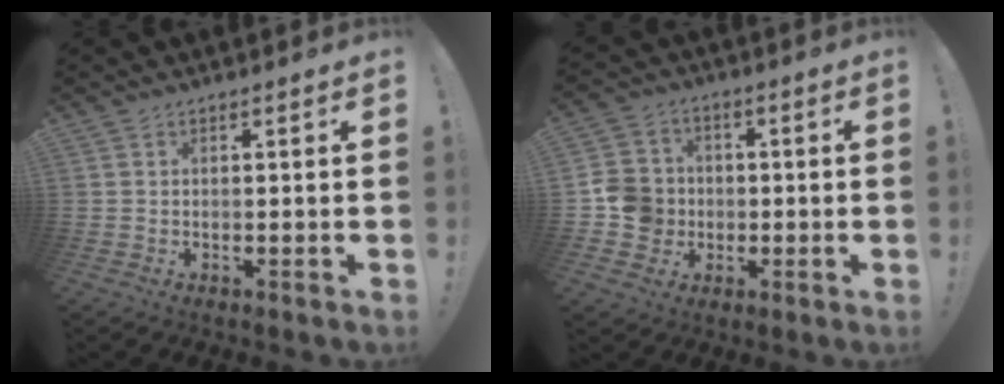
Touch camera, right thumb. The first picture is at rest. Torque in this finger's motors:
{"motor_torque": [0.51, 0.61, -0.01, 0.05, 0.00]}